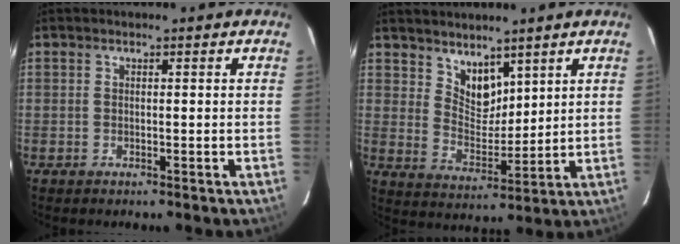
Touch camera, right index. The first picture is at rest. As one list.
[{"total": 6.8, "force": [5.1, 3.6, 2.6], "torque": [-0.035, -0.003, 0.099]}]